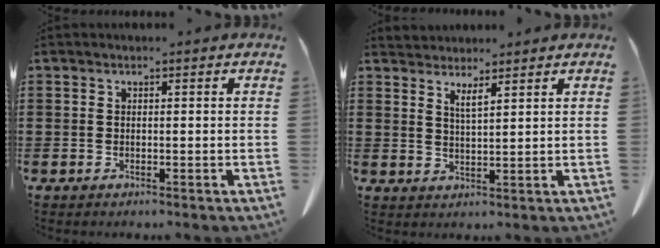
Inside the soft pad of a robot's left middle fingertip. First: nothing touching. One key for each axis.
{"total": 2.5, "fx": 2.3, "fy": 0.1, "fz": 1.1, "tx": -0.026, "ty": -0.002, "tz": 0.040}